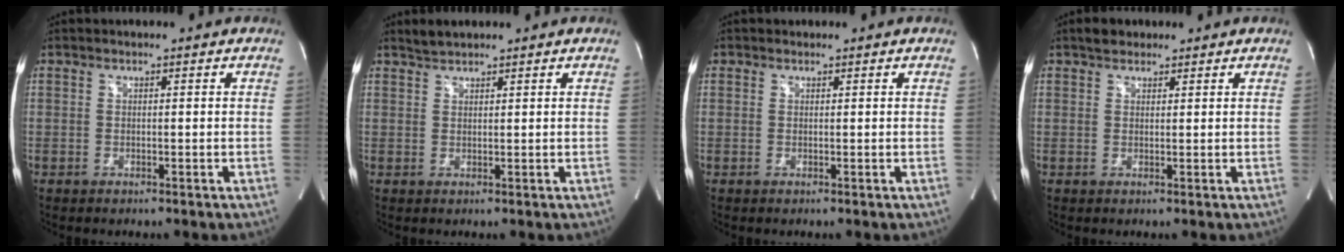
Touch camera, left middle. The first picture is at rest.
{"total": 1.9, "force": [1.9, 0.4, 0.4], "torque": [-0.017, 0.007, 0.039]}
{"total": 0.6, "force": [0.4, 0.4, 0.0], "torque": [0.000, -0.002, 0.006]}
{"total": 2.4, "force": [1.8, 1.4, 0.6], "torque": [-0.015, 0.012, 0.028]}